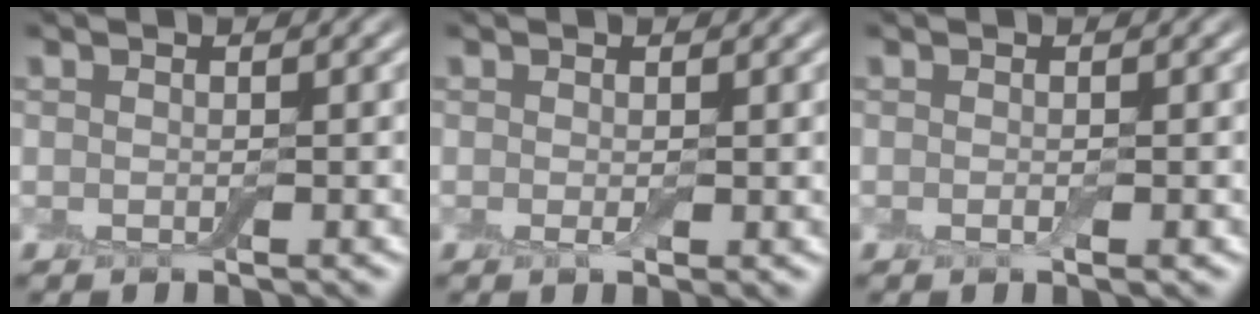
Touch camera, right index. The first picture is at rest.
{"total": 0.9, "force": [0.0, 0.2, 0.9], "torque": [-0.013, -0.004, -0.001]}
{"total": 0.7, "force": [-0.2, 0.1, 0.7], "torque": [-0.012, -0.004, -0.004]}